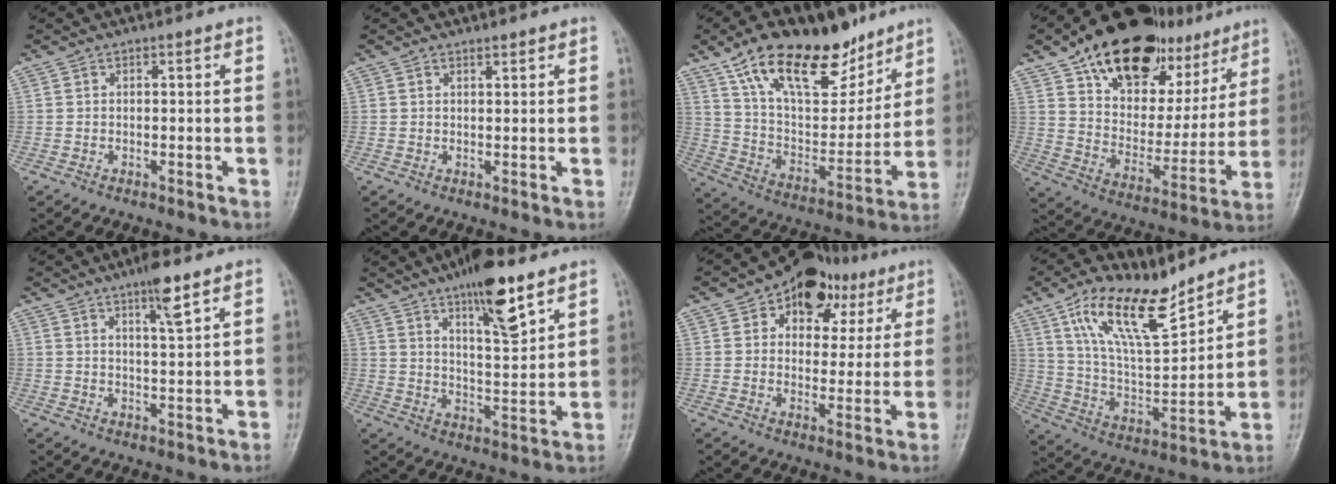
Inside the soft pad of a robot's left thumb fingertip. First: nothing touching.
{"total": 0.9, "force": [0.8, 0.2, 0.3], "torque": [-0.004, -0.008, 0.014]}
{"total": 23.9, "force": [15.5, 11.2, 14.4], "torque": [-0.194, -0.051, 0.269]}
{"total": 26.7, "force": [17.2, 14.4, 14.5], "torque": [-0.182, -0.044, 0.279]}
{"total": 5.5, "force": [3.6, 0.6, 4.2], "torque": [-0.069, -0.021, 0.061]}
{"total": 12.8, "force": [8.2, 3.3, 9.3], "torque": [-0.133, -0.048, 0.135]}
{"total": 13.3, "force": [6.4, 9.1, 7.2], "torque": [-0.044, -0.006, 0.091]}
{"total": 16.3, "force": [11.2, 5.5, 10.4], "torque": [-0.162, -0.057, 0.219]}